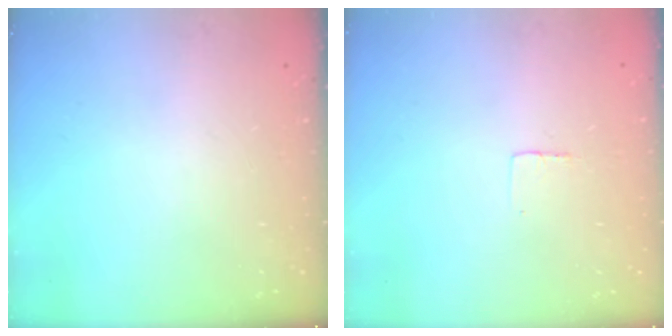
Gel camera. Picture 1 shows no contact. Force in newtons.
{"total": 2.3, "press": 2.3, "slide": 0.1}